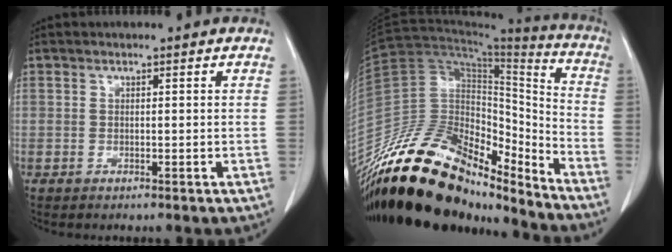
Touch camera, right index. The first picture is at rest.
{"total": 23.4, "force": [-19.2, 7.8, 10.9], "torque": [-0.192, 0.033, -0.328]}